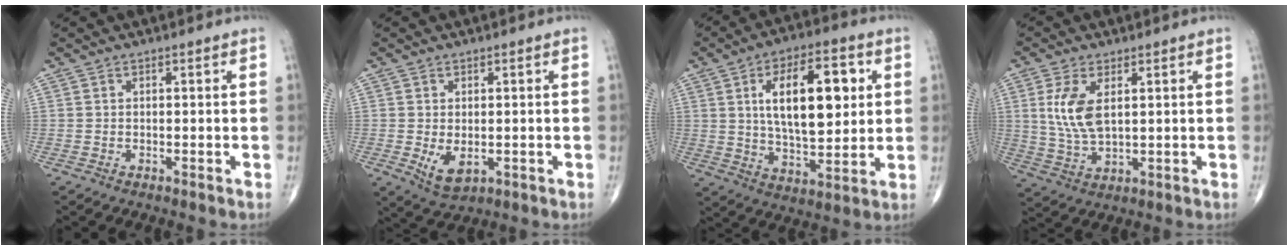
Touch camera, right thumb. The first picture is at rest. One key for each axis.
{"total": 4.7, "fx": -0.7, "fy": 2.7, "fz": 3.8, "tx": -0.060, "ty": -0.012, "tz": -0.001}
{"total": 18.1, "fx": 4.2, "fy": 8.4, "fz": 15.5, "tx": -0.225, "ty": -0.006, "tz": 0.071}
{"total": 8.3, "fx": 2.2, "fy": 4.1, "fz": 6.9, "tx": -0.146, "ty": -0.010, "tz": 0.052}